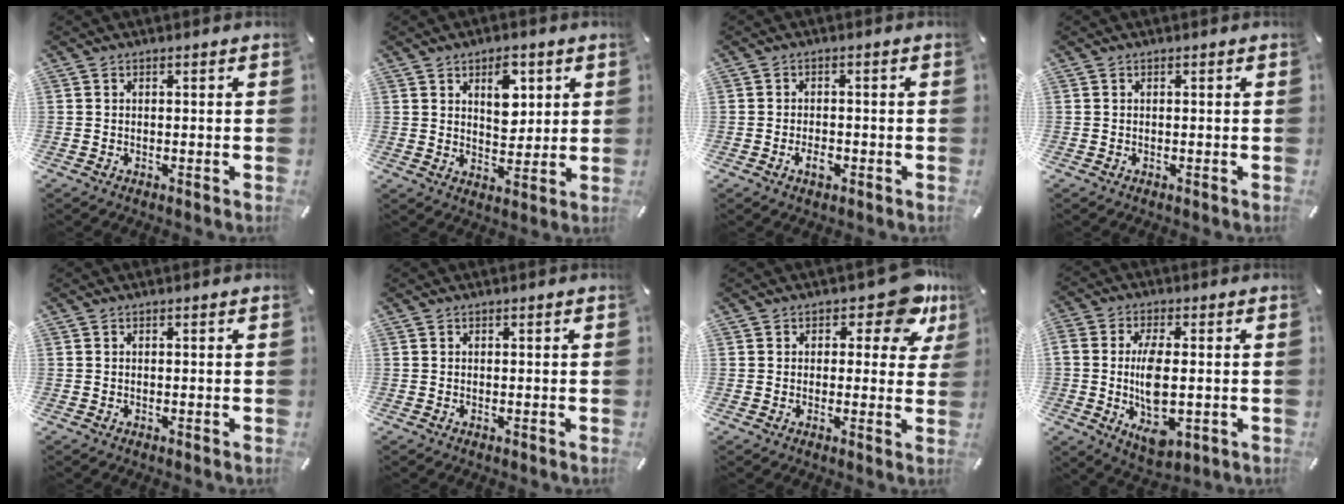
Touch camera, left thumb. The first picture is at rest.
{"total": 7.7, "force": [3.4, 5.1, 4.6], "torque": [-0.046, -0.012, 0.053]}
{"total": 3.2, "force": [-1.4, 2.0, 2.1], "torque": [-0.043, 0.004, -0.026]}
{"total": 0.0}
{"total": 0.0}
{"total": 0.0}
{"total": 10.2, "force": [5.8, 4.9, 6.9], "torque": [-0.078, -0.033, 0.098]}
{"total": 11.5, "force": [-0.8, 5.7, 9.9], "torque": [-0.175, -0.012, -0.009]}